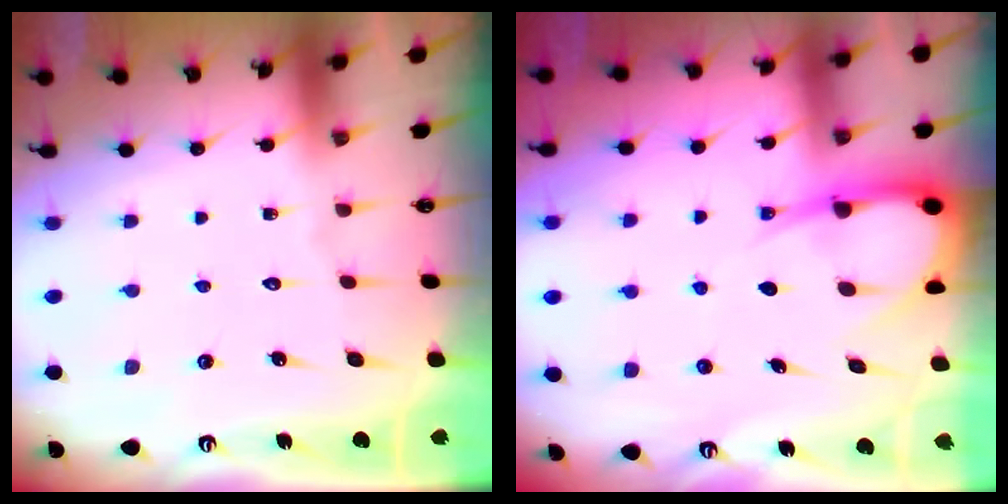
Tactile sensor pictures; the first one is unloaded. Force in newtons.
{"total": 7.7, "press": 7.6, "slide": 0.9}